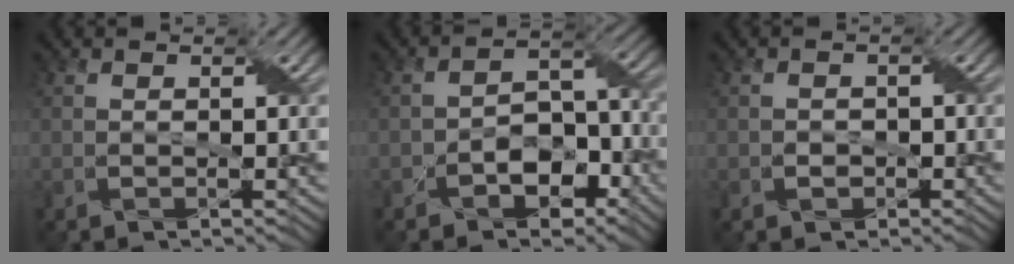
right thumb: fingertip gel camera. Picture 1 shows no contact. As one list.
[{"total": 6.3, "force": [-3.3, 3.9, 3.6], "torque": [-0.051, 0.005, -0.058]}, {"total": 1.4, "force": [-0.5, 1.2, 0.4], "torque": [-0.004, -0.001, -0.008]}]